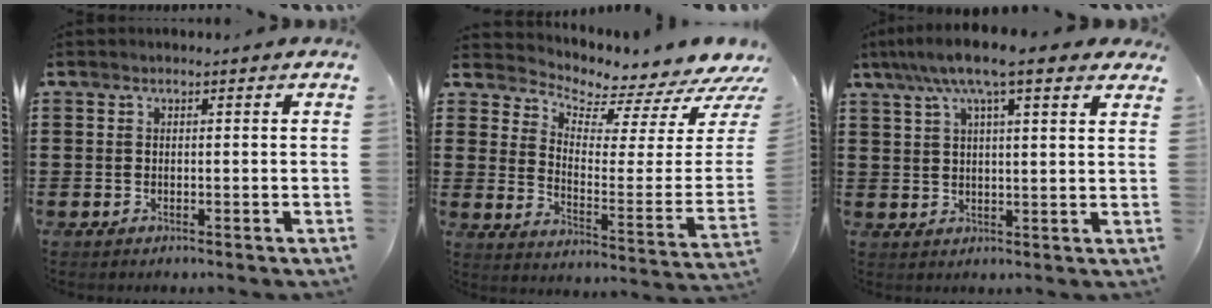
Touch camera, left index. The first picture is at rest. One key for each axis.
{"total": 3.6, "fx": 3.3, "fy": 1.0, "fz": 1.2, "tx": -0.036, "ty": -0.057, "tz": 0.048}
{"total": 8.7, "fx": 6.2, "fy": 1.7, "fz": 5.9, "tx": -0.124, "ty": -0.004, "tz": 0.107}